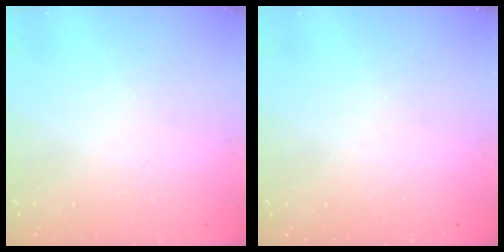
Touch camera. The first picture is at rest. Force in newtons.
{"total": 0.0}